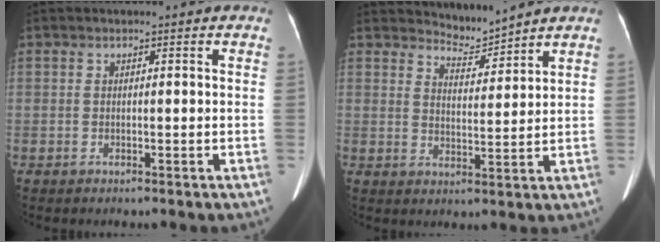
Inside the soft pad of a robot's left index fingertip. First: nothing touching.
{"total": 3.9, "force": [3.8, -0.4, -0.6], "torque": [0.005, -0.012, 0.070]}